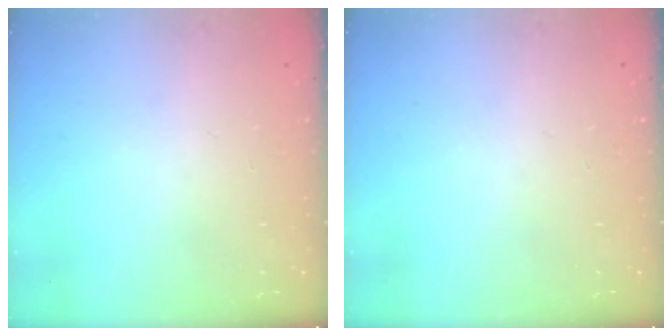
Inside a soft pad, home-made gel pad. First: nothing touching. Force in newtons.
{"total": 0.0}